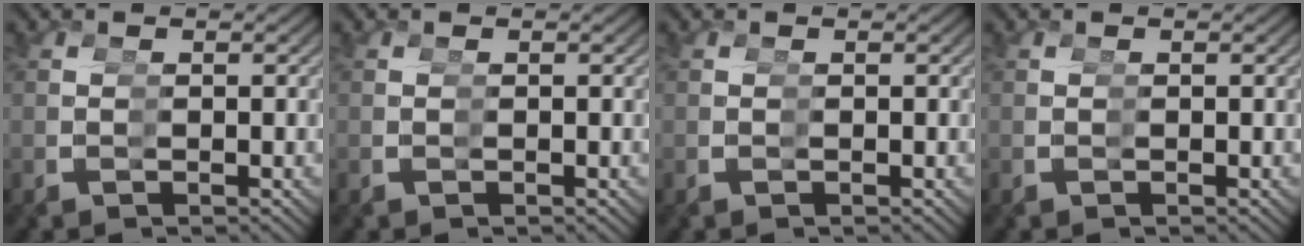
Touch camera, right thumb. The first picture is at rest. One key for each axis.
{"total": 0.0}
{"total": 0.0}
{"total": 0.0}